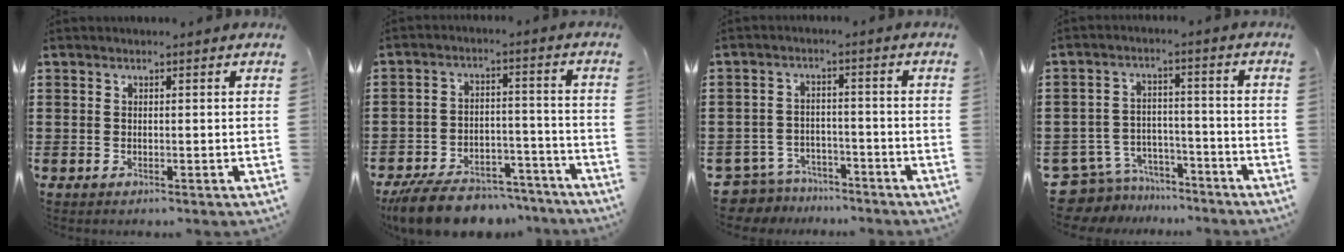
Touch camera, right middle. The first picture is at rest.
{"total": 8.6, "force": [-8.0, 2.1, 2.3], "torque": [-0.041, 0.022, -0.154]}
{"total": 4.6, "force": [-4.5, 1.0, 0.1], "torque": [-0.031, -0.001, -0.101]}
{"total": 7.0, "force": [-6.7, 2.0, 0.7], "torque": [-0.037, 0.015, -0.140]}